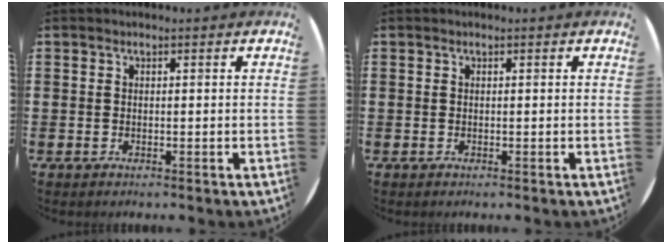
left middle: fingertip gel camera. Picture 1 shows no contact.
{"total": 0.0}